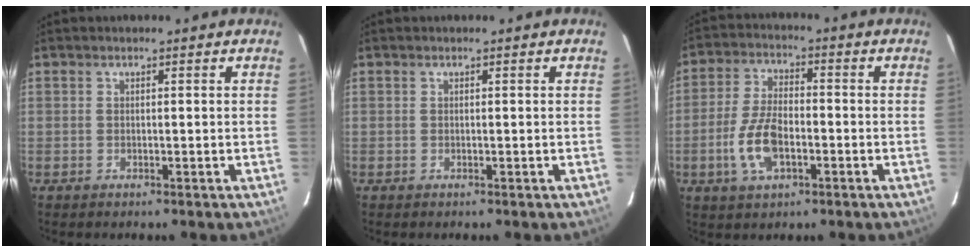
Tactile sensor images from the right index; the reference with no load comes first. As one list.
[{"total": 0.0}, {"total": 9.5, "force": [-3.1, 4.6, 7.7], "torque": [-0.163, 0.002, -0.056]}]